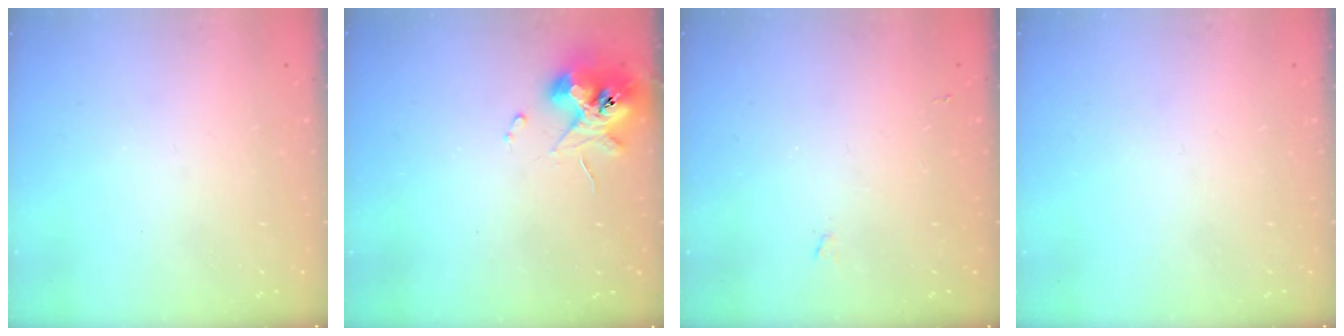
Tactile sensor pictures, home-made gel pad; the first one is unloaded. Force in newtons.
{"total": 10.2, "press": 10.1, "slide": 1.5}
{"total": 3.8, "press": 3.8, "slide": 0.6}
{"total": 0.0}